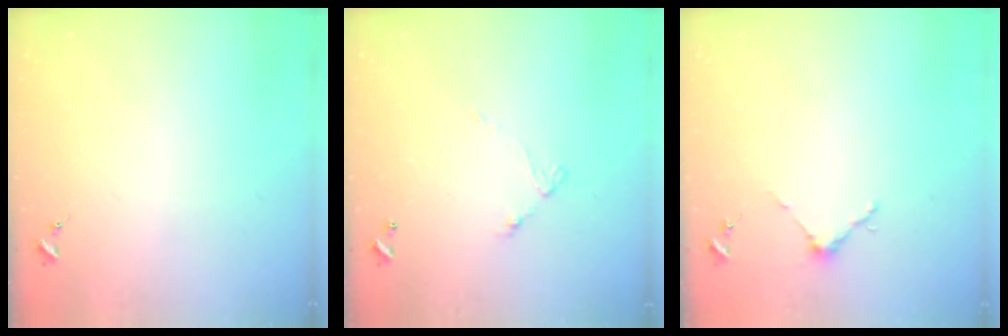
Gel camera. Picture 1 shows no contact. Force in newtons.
{"total": 4.5, "press": 4.5, "slide": 0.3}
{"total": 3.7, "press": 3.7, "slide": 0.3}